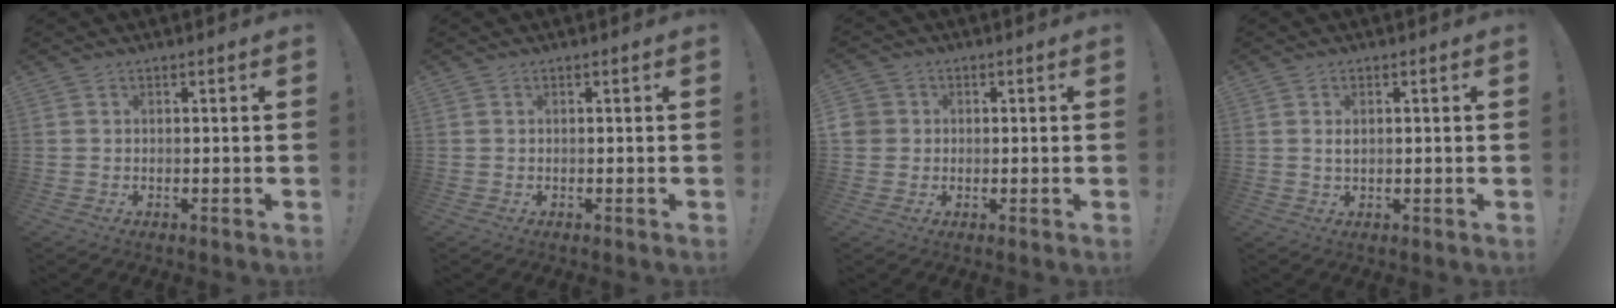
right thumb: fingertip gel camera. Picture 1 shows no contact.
{"total": 0.0}
{"total": 3.8, "force": [0.4, 3.7, 0.9], "torque": [-0.023, 0.005, 0.007]}
{"total": 1.7, "force": [0.6, 0.7, 1.4], "torque": [-0.022, 0.000, 0.009]}